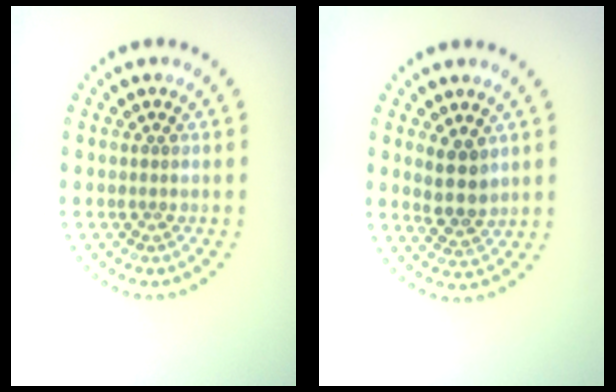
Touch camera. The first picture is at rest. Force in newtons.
{"total": 2.8, "press": 2.5, "slide": 1.1}